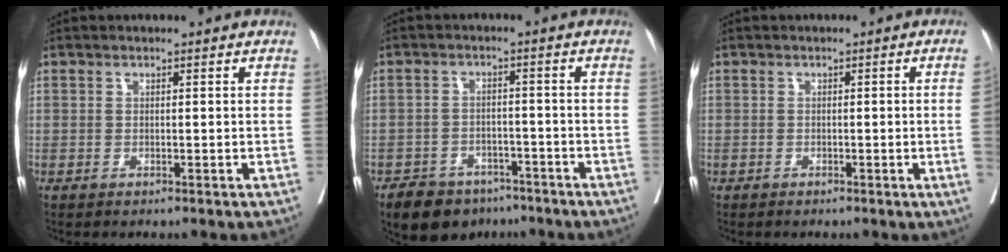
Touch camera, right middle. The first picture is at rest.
{"total": 8.4, "force": [-6.5, 4.7, 2.6], "torque": [-0.041, 0.003, -0.095]}
{"total": 2.3, "force": [-0.5, -1.0, 2.1], "torque": [-0.028, -0.002, -0.004]}